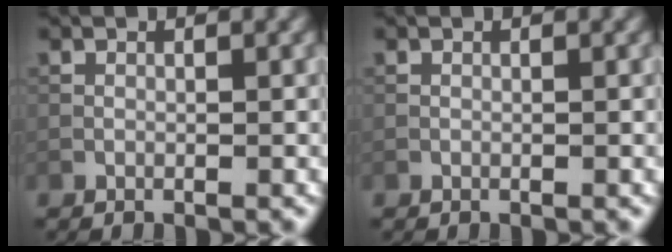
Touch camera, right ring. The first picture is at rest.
{"total": 0.0}